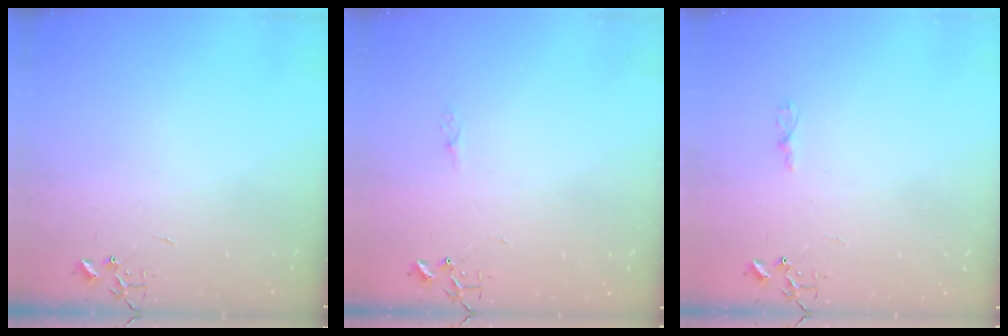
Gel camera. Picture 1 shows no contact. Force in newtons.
{"total": 3.2, "press": 3.2, "slide": 0.5}
{"total": 2.9, "press": 2.9, "slide": 0.4}